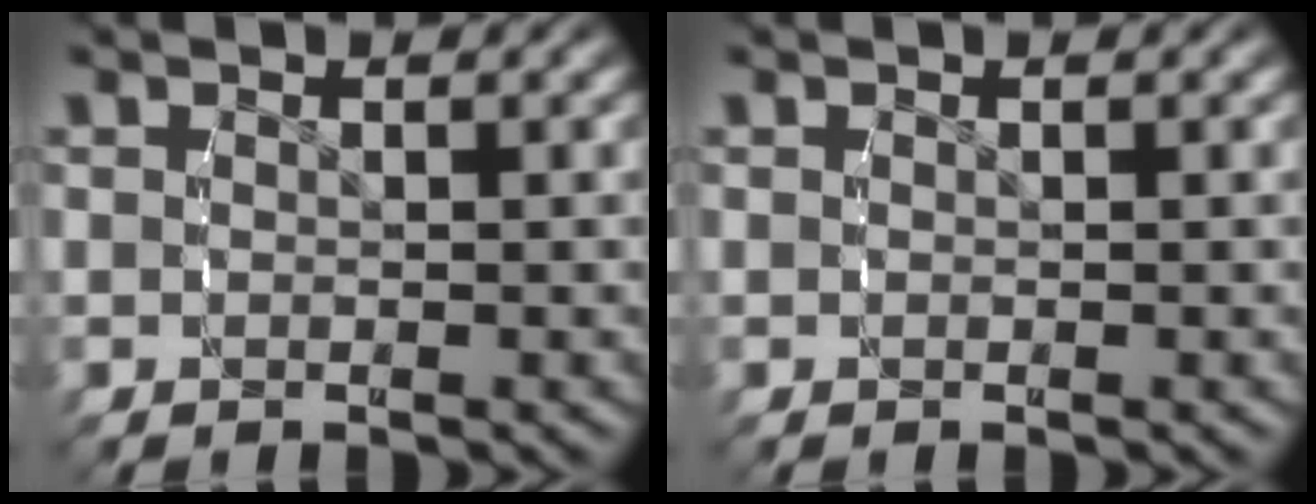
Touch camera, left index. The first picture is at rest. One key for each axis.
{"total": 0.0}